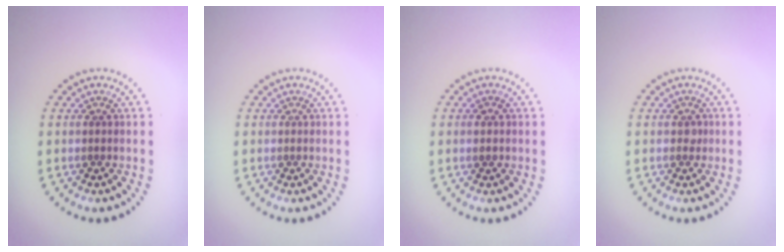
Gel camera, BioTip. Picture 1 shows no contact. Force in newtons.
{"total": 0.0}
{"total": 1.1, "press": 1.1, "slide": 0.1}
{"total": 0.6, "press": 0.6, "slide": 0.2}